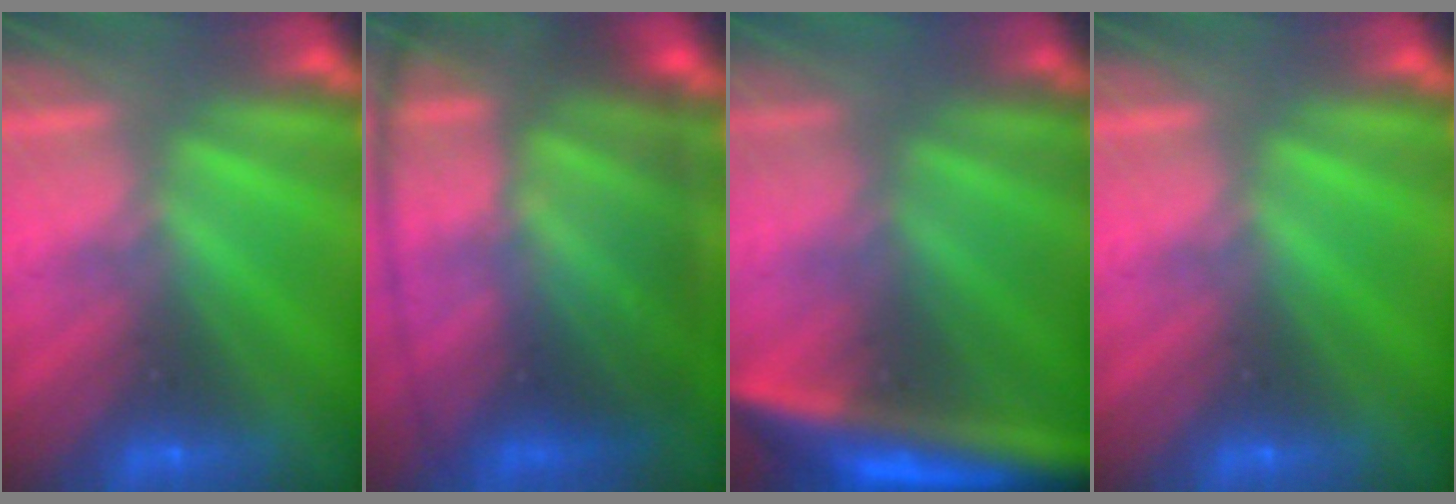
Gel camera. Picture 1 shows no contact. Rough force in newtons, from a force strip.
{"total": 8.1}
{"total": 5.8}
{"total": 0.0}